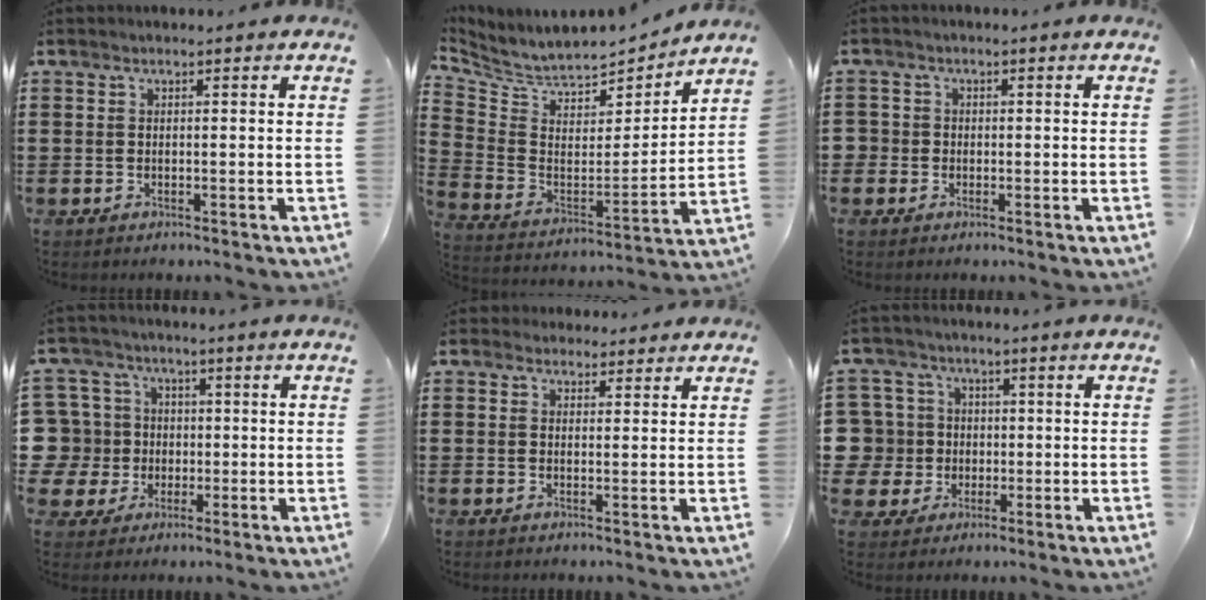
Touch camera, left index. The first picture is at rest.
{"total": 5.4, "force": [5.1, 1.6, 0.8], "torque": [-0.051, -0.045, 0.084]}
{"total": 1.5, "force": [-0.3, 1.5, 0.1], "torque": [-0.009, 0.004, -0.009]}
{"total": 8.4, "force": [0.2, 8.2, 1.9], "torque": [-0.097, 0.011, 0.004]}
{"total": 2.5, "force": [2.0, 1.4, -0.1], "torque": [0.002, 0.003, 0.037]}
{"total": 7.4, "force": [0.1, 7.2, 1.3], "torque": [-0.077, 0.010, 0.002]}